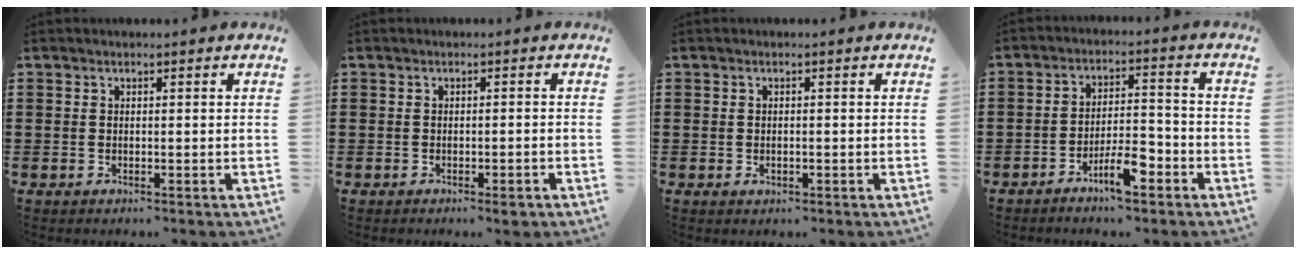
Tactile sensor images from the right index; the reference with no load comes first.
{"total": 1.5, "force": [-1.1, 0.0, 0.9], "torque": [-0.017, -0.003, -0.020]}
{"total": 0.8, "force": [-0.4, 0.4, 0.5], "torque": [-0.011, -0.003, -0.006]}
{"total": 6.6, "force": [-4.1, 2.1, 4.7], "torque": [-0.088, 0.009, -0.077]}